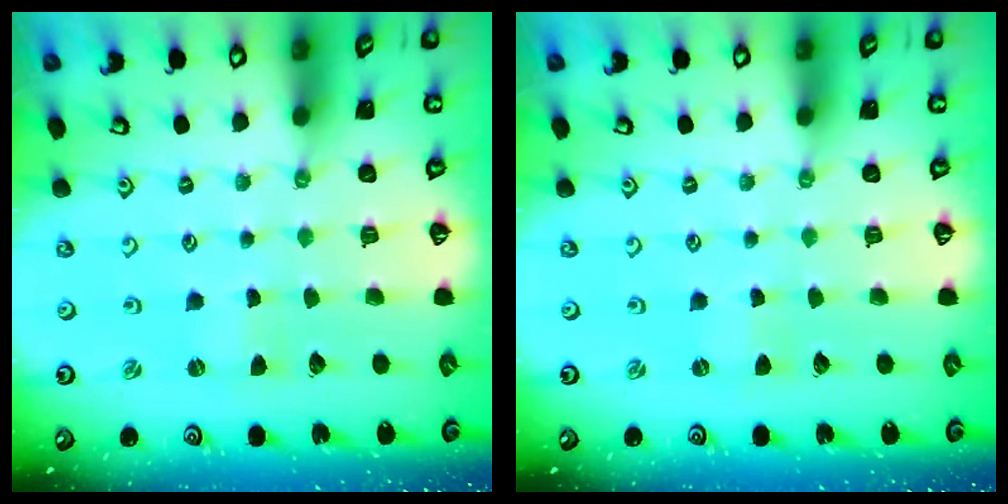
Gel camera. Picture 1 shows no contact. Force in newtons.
{"total": 0.0}